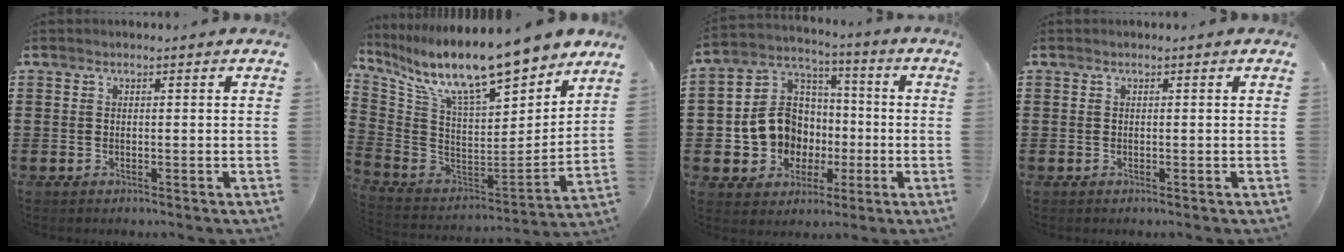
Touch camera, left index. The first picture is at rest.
{"total": 14.1, "force": [11.5, 2.4, 7.8], "torque": [-0.173, -0.086, 0.197]}
{"total": 10.4, "force": [-1.7, 9.7, 3.4], "torque": [-0.122, 0.009, -0.029]}
{"total": 0.0}